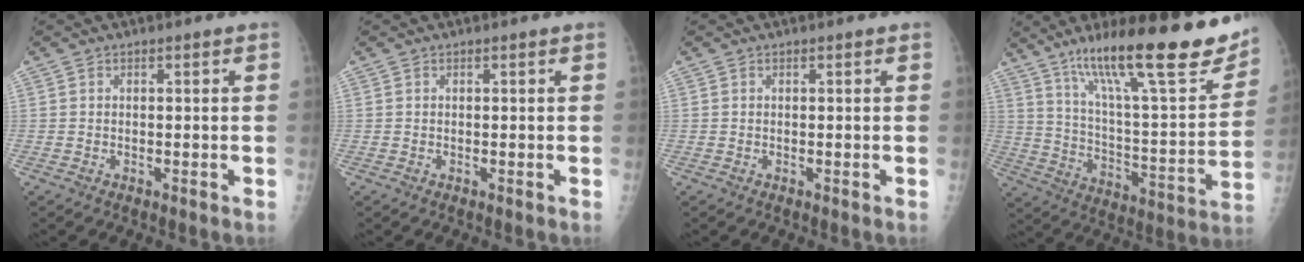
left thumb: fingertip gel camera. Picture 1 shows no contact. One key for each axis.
{"total": 0.0}
{"total": 0.0}
{"total": 27.4, "fx": 17.9, "fy": 5.8, "fz": 19.9, "tx": -0.281, "ty": -0.056, "tz": 0.289}